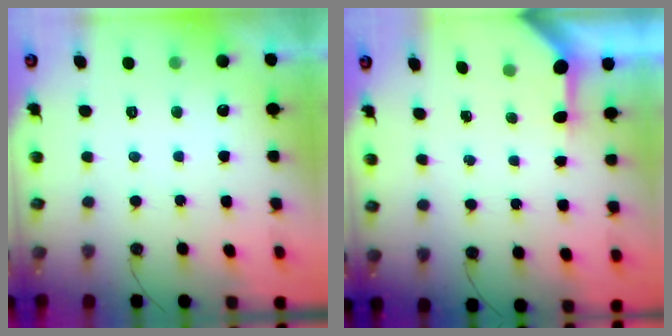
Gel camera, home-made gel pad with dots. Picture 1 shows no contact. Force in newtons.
{"total": 3.4, "press": 3.4, "slide": 0.3}